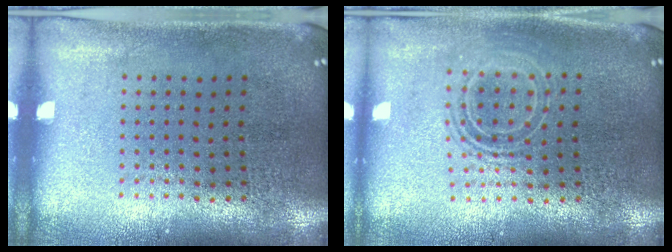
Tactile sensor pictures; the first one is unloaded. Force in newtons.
{"total": 1.7, "press": 1.3, "slide": 1.1}